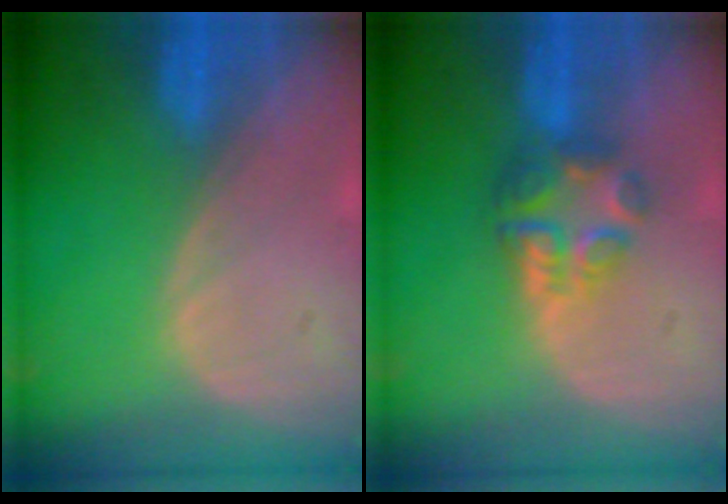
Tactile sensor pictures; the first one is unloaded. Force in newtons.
{"total": 6.0, "press": 5.2, "slide": 3.1}